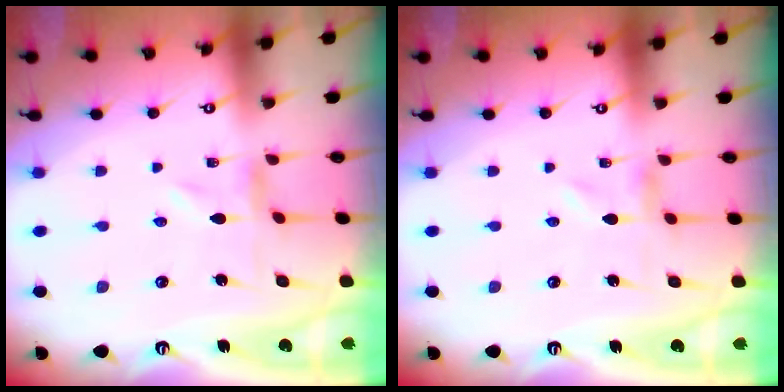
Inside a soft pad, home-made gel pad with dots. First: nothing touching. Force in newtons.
{"total": 0.0}